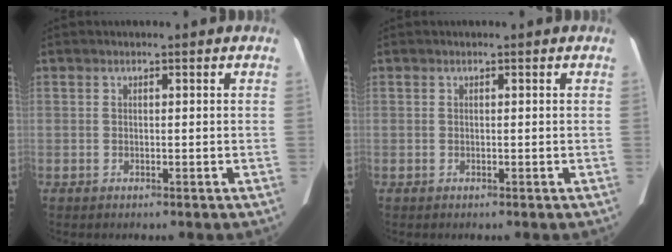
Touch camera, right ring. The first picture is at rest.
{"total": 0.0}